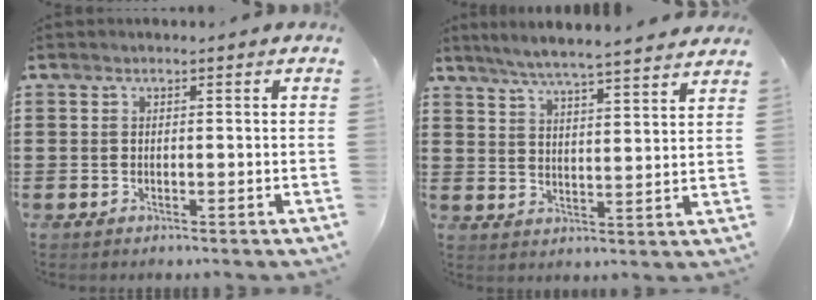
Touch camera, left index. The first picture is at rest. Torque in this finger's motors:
{"motor_torque": [1.36, -0.78, 0.53, 0.09]}